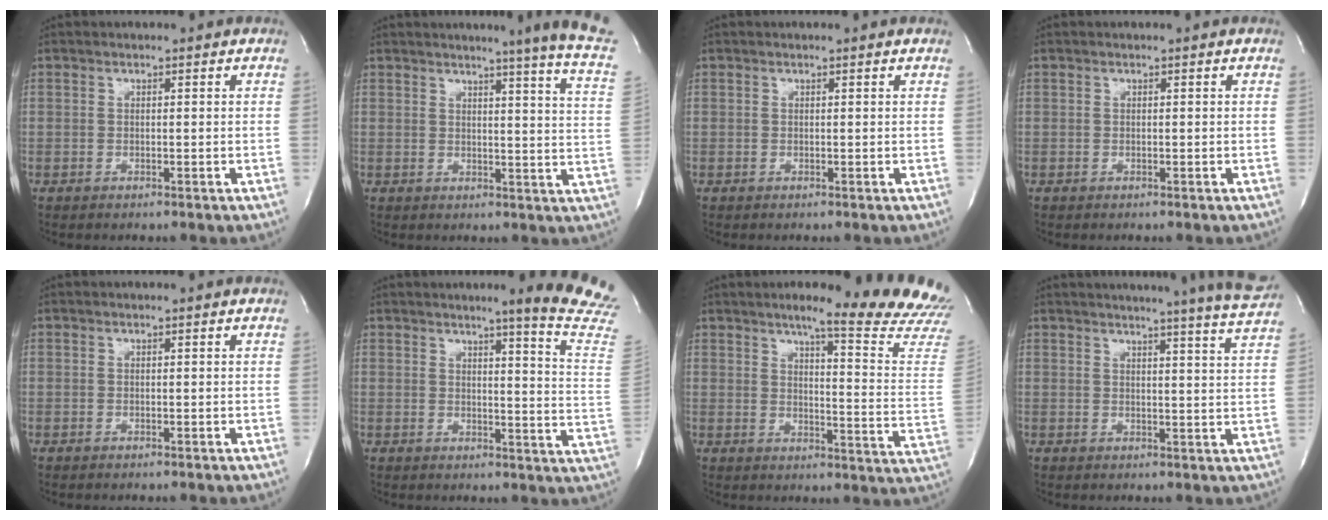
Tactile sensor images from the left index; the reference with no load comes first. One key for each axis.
{"total": 12.4, "fx": 10.3, "fy": -2.1, "fz": 6.6, "tx": -0.086, "ty": -0.077, "tz": 0.097}
{"total": 0.0}
{"total": 0.0}
{"total": 0.0}
{"total": 13.2, "fx": 11.2, "fy": -2.0, "fz": 6.7, "tx": -0.083, "ty": -0.099, "tz": 0.114}
{"total": 18.7, "fx": 16.7, "fy": -0.4, "fz": 8.5, "tx": -0.107, "ty": -0.098, "tz": 0.188}
{"total": 15.2, "fx": 14.0, "fy": -1.7, "fz": 5.7, "tx": -0.089, "ty": -0.068, "tz": 0.154}